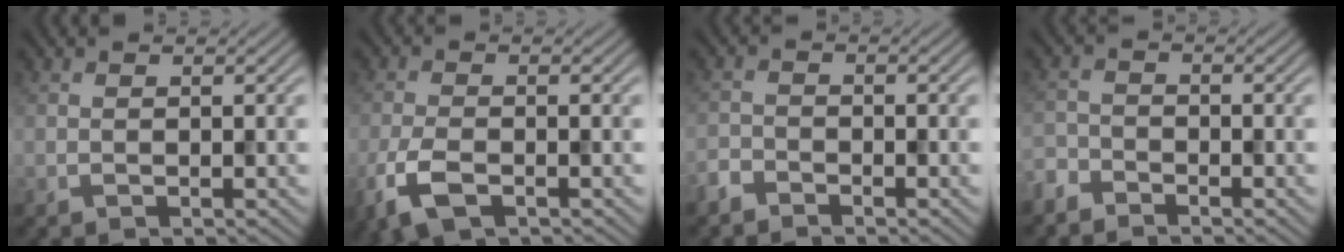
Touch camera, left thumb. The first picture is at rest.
{"total": 5.1, "force": [-2.6, 2.2, 3.8], "torque": [-0.094, -0.011, -0.056]}
{"total": 2.1, "force": [-1.9, 0.8, 0.5], "torque": [-0.009, -0.003, -0.048]}
{"total": 2.7, "force": [-2.4, 1.0, 0.5], "torque": [-0.011, -0.005, -0.062]}